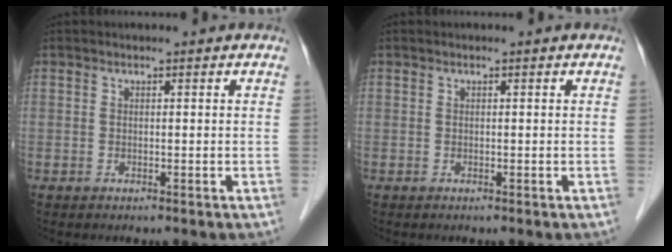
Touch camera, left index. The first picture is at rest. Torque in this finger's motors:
{"motor_torque": [0.00, 0.00, 0.02, 0.00]}